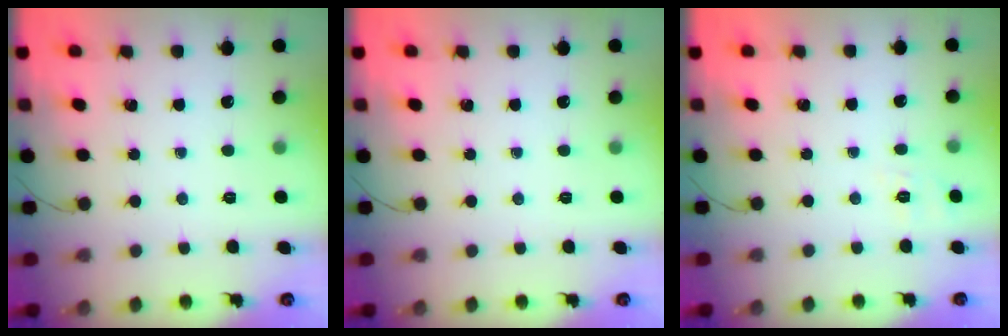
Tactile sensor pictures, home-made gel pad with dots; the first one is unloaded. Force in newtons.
{"total": 0.0}
{"total": 4.1, "press": 3.6, "slide": 2.0}